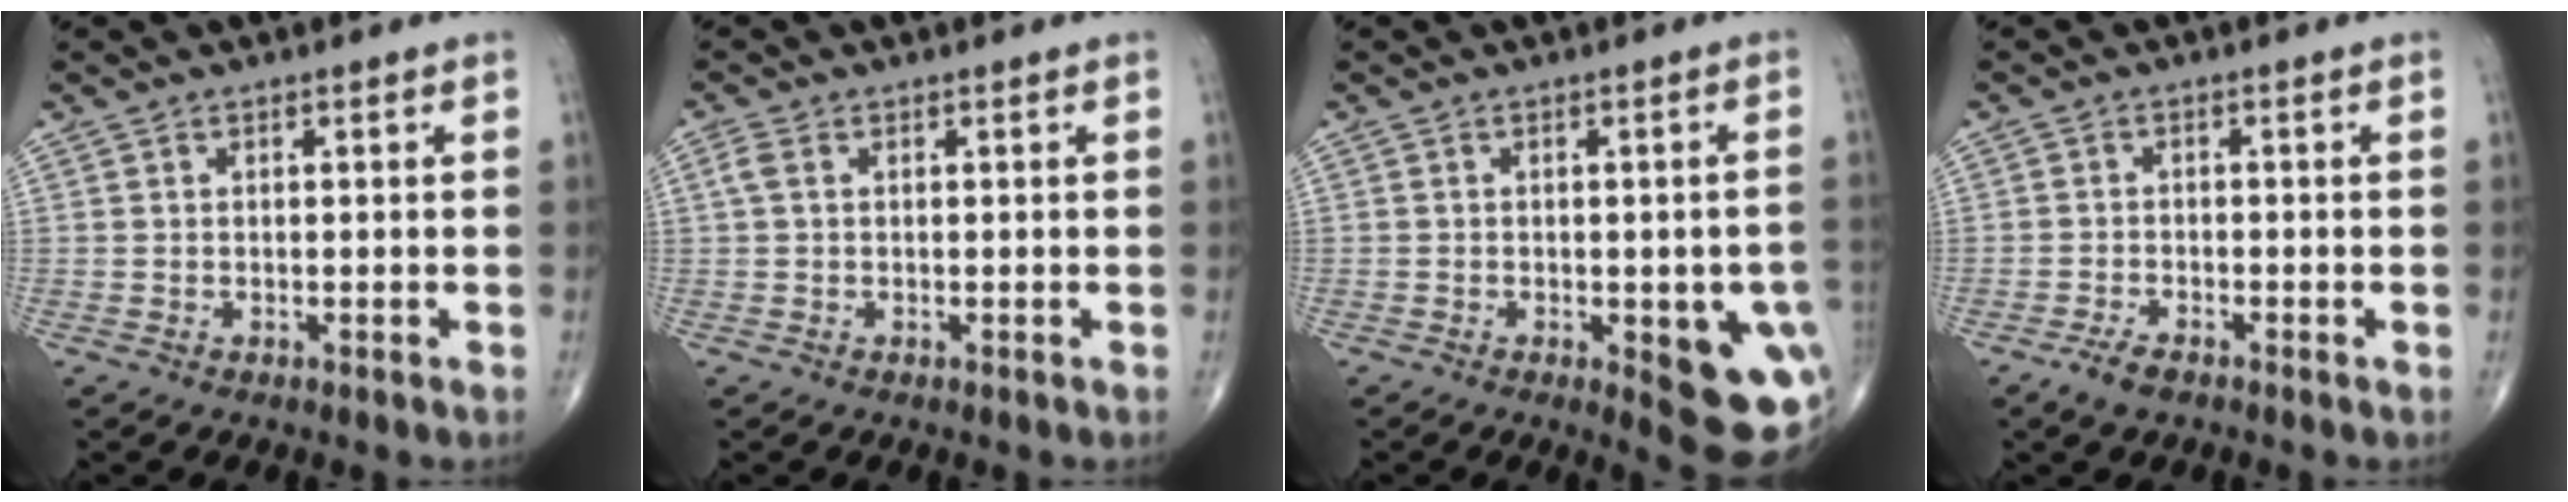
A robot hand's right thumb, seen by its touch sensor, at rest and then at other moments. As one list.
[{"total": 1.8, "force": [0.5, 1.1, 1.4], "torque": [-0.038, 0.013, 0.011]}, {"total": 13.7, "force": [-3.4, 5.1, 12.2], "torque": [-0.116, -0.002, -0.024]}, {"total": 3.0, "force": [-2.1, 1.2, 1.8], "torque": [-0.038, 0.003, -0.041]}]